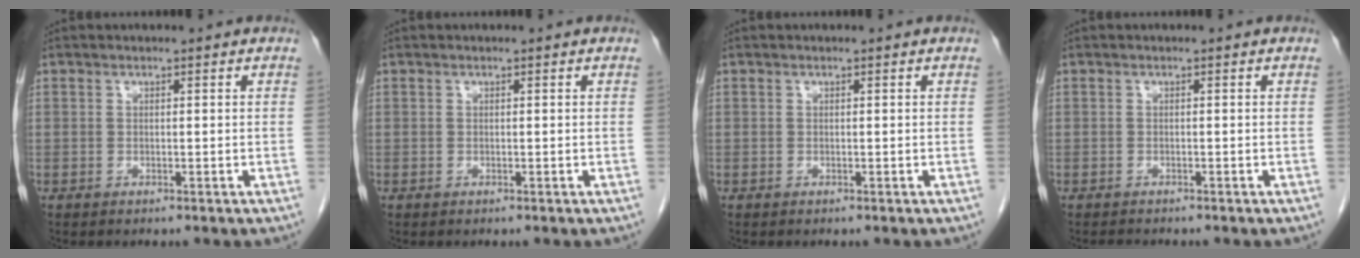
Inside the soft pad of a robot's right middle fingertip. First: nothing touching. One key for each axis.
{"total": 0.0}
{"total": 0.0}
{"total": 1.1, "fx": -1.0, "fy": 0.1, "fz": 0.2, "tx": -0.014, "ty": -0.007, "tz": -0.015}